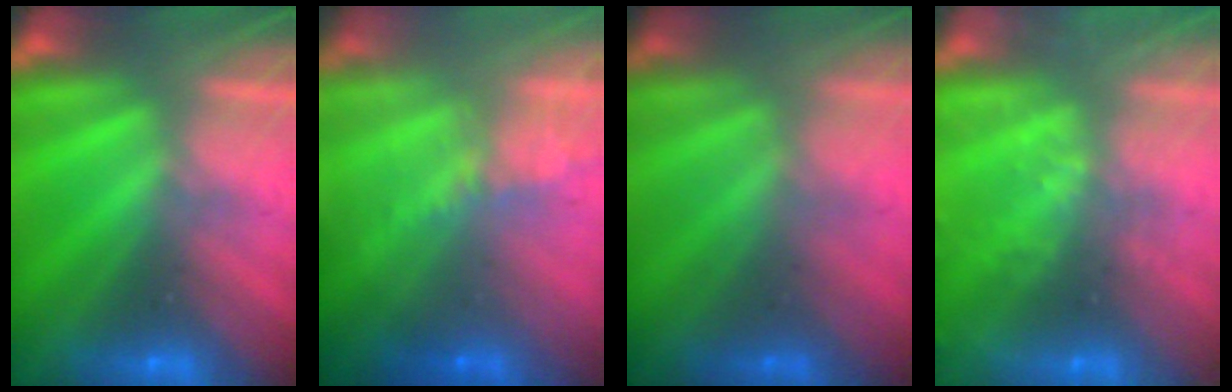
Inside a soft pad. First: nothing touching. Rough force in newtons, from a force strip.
{"total": 5.9}
{"total": 1.1}
{"total": 2.5}